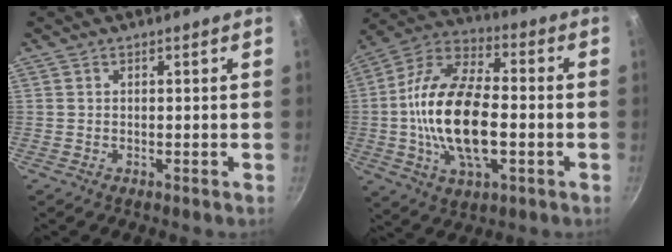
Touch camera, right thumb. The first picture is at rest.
{"total": 20.9, "force": [-2.6, 10.5, 17.8], "torque": [-0.328, 0.029, -0.057]}